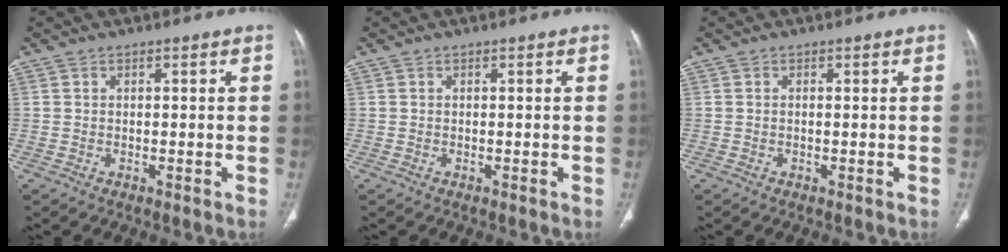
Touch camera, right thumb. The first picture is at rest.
{"total": 0.0}
{"total": 0.0}